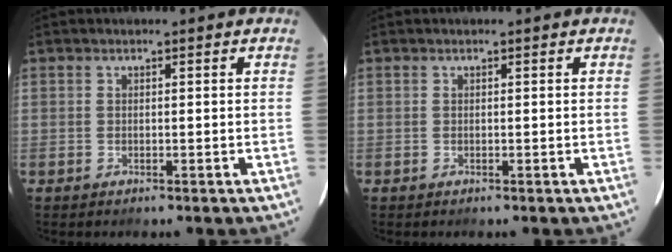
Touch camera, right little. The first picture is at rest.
{"total": 0.0}